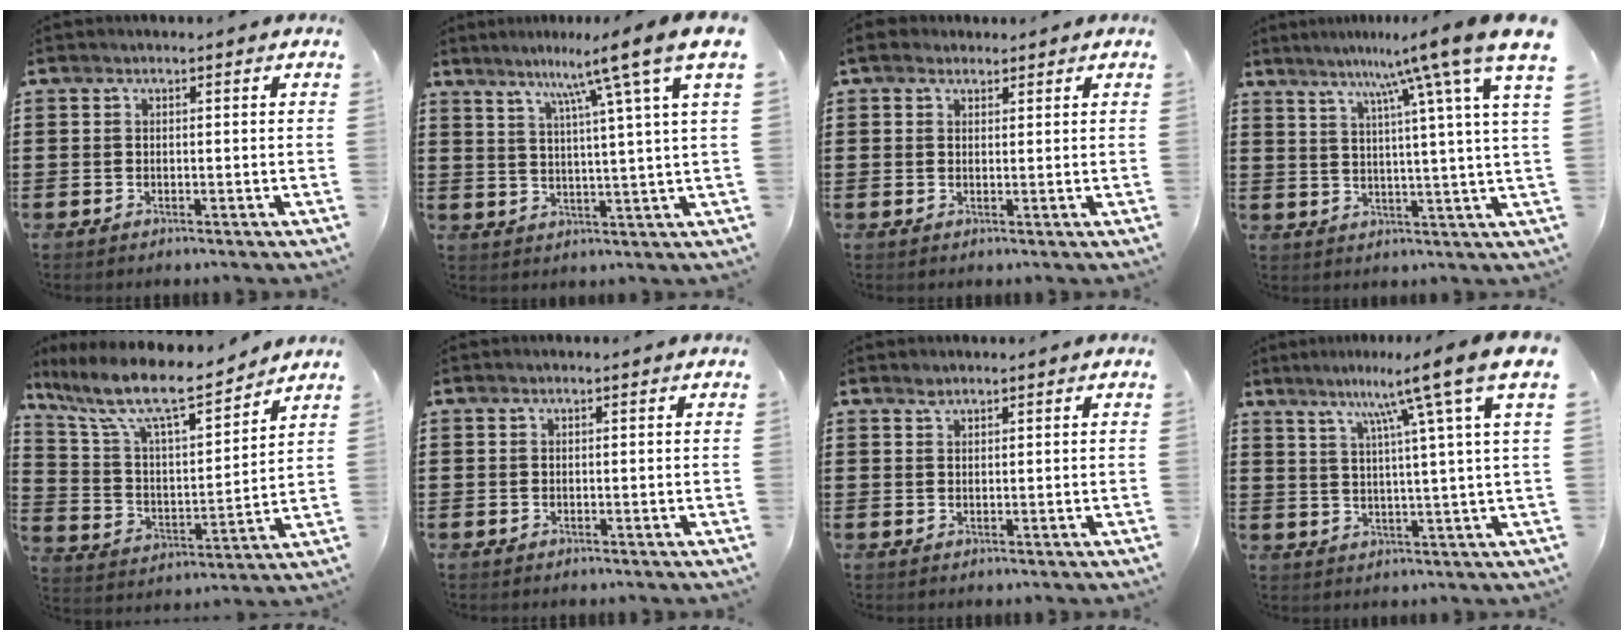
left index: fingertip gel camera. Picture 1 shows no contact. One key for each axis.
{"total": 8.8, "fx": 5.4, "fy": -1.9, "fz": 6.7, "tx": -0.125, "ty": -0.029, "tz": 0.072}
{"total": 2.3, "fx": 1.8, "fy": 1.3, "fz": 0.7, "tx": -0.021, "ty": 0.009, "tz": 0.034}
{"total": 10.3, "fx": 6.2, "fy": -1.3, "fz": 8.0, "tx": -0.151, "ty": -0.032, "tz": 0.086}
{"total": 11.0, "fx": 8.8, "fy": 1.9, "fz": 6.3, "tx": -0.158, "ty": -0.053, "tz": 0.149}
{"total": 0.0}
{"total": 0.9, "fx": 0.9, "fy": 0.3, "fz": 0.2, "tx": -0.008, "ty": 0.000, "tz": 0.017}
{"total": 9.7, "fx": 5.4, "fy": -1.9, "fz": 7.9, "tx": -0.153, "ty": -0.021, "tz": 0.073}